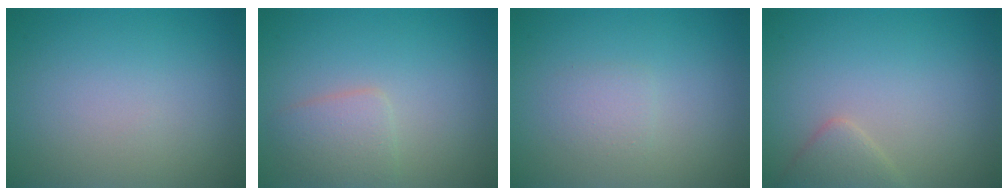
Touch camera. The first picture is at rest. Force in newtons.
{"total": 2.5, "press": 2.5, "slide": 0.1}
{"total": 1.3, "press": 1.3, "slide": 0.1}
{"total": 1.9, "press": 1.9, "slide": 0.1}